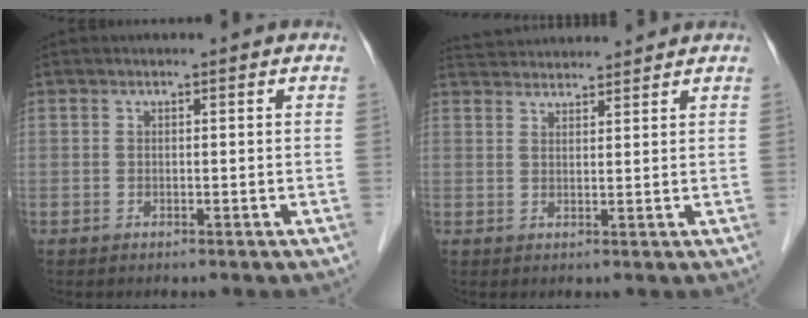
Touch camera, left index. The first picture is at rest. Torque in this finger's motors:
{"motor_torque": [-0.68, -0.76, 0.03, -0.01]}